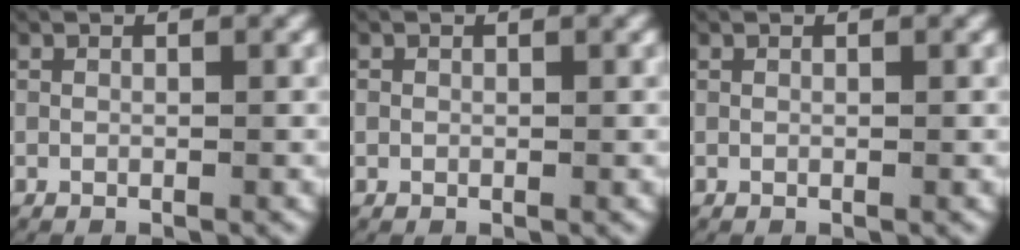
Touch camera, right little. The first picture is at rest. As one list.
[{"total": 0.6, "force": [-0.1, 0.6, -0.1], "torque": [0.003, 0.004, -0.005]}, {"total": 0.0}]